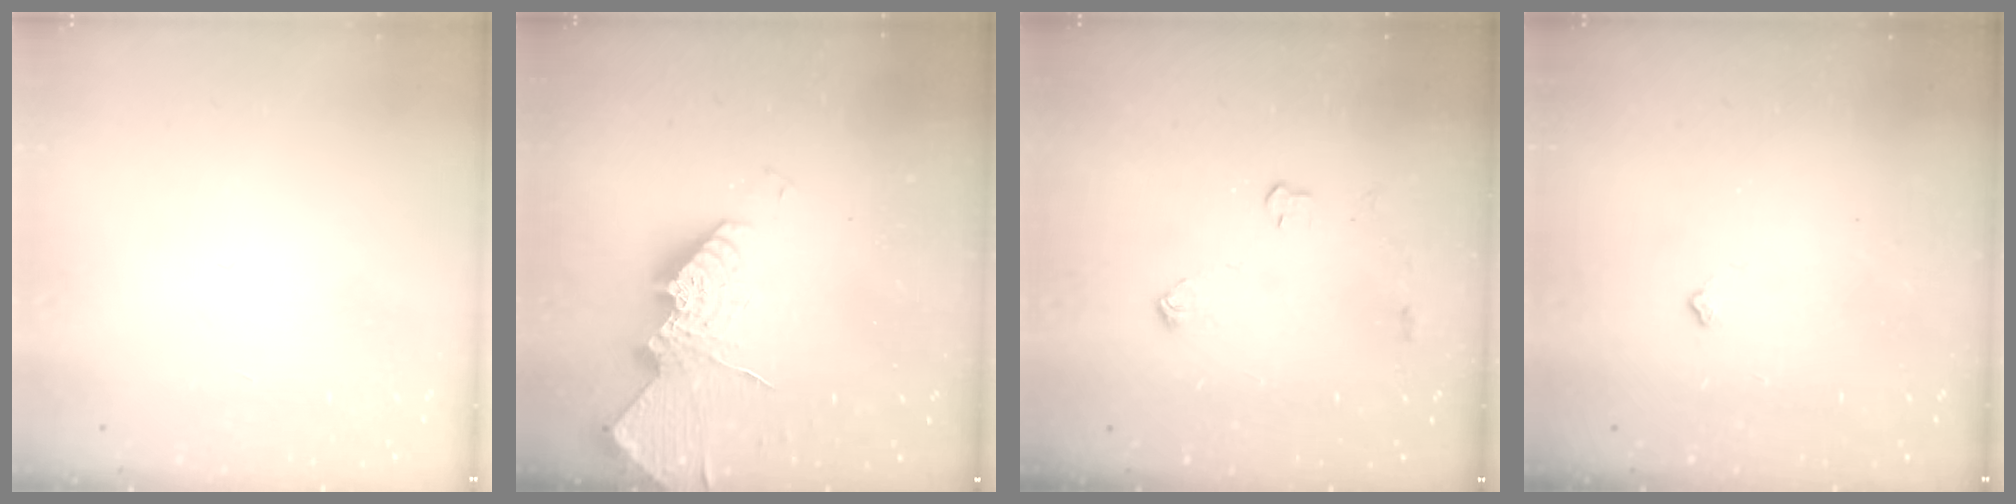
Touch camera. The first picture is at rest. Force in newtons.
{"total": 15.2, "press": 15.2, "slide": 1.5}
{"total": 4.6, "press": 4.6, "slide": 0.7}
{"total": 2.8, "press": 2.8, "slide": 0.4}